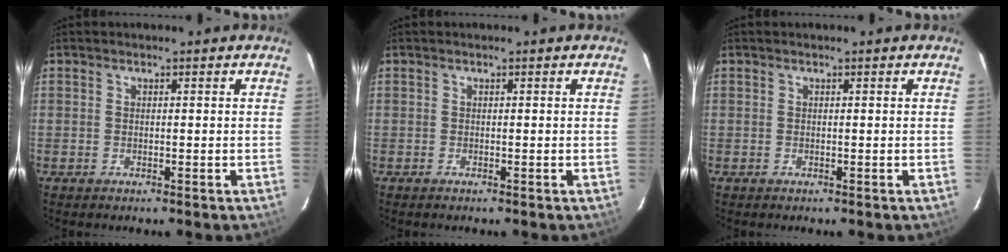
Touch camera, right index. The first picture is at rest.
{"total": 0.0}
{"total": 0.0}